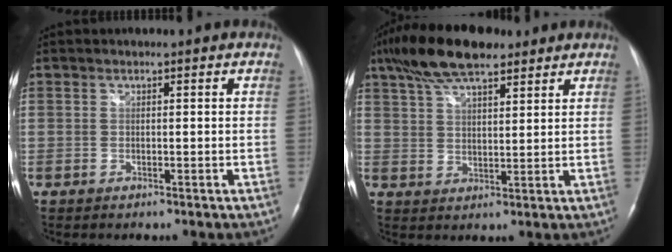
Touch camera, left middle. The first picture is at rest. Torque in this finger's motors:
{"motor_torque": [1.19, -0.93, 0.12, 0.16]}